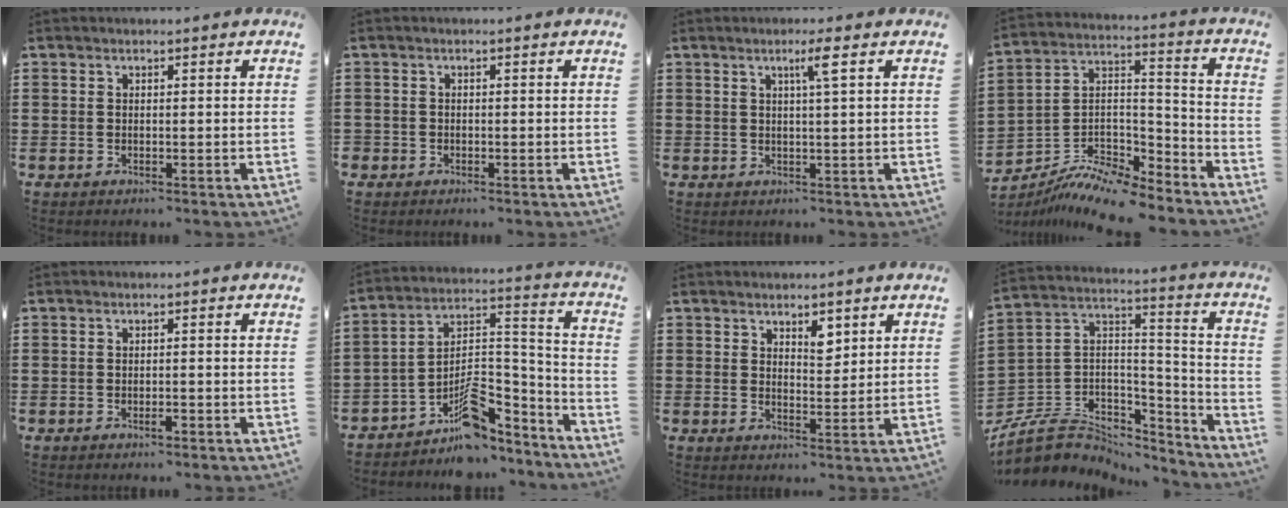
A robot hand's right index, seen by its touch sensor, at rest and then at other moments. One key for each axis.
{"total": 1.0, "fx": -0.6, "fy": 0.7, "fz": 0.1, "tx": -0.003, "ty": 0.002, "tz": -0.015}
{"total": 3.0, "fx": 1.3, "fy": -0.3, "fz": 2.6, "tx": -0.046, "ty": -0.008, "tz": 0.017}
{"total": 11.3, "fx": -9.5, "fy": 1.5, "fz": 6.0, "tx": -0.108, "ty": 0.017, "tz": -0.189}
{"total": 1.0, "fx": -0.6, "fy": 0.3, "fz": 0.8, "tx": -0.017, "ty": -0.005, "tz": -0.010}
{"total": 9.5, "fx": -6.6, "fy": 4.8, "fz": 4.9, "tx": -0.069, "ty": 0.015, "tz": -0.117}
{"total": 3.5, "fx": 2.6, "fy": 1.7, "fz": 1.7, "tx": -0.015, "ty": -0.002, "tz": 0.041}
{"total": 6.7, "fx": -4.4, "fy": 4.9, "fz": 1.3, "tx": -0.050, "ty": -0.001, "tz": -0.083}